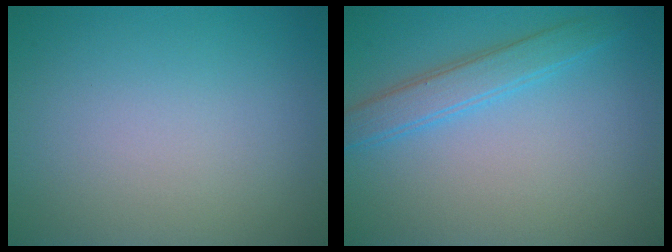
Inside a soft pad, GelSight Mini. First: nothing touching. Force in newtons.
{"total": 2.9, "press": 2.9, "slide": 0.0}